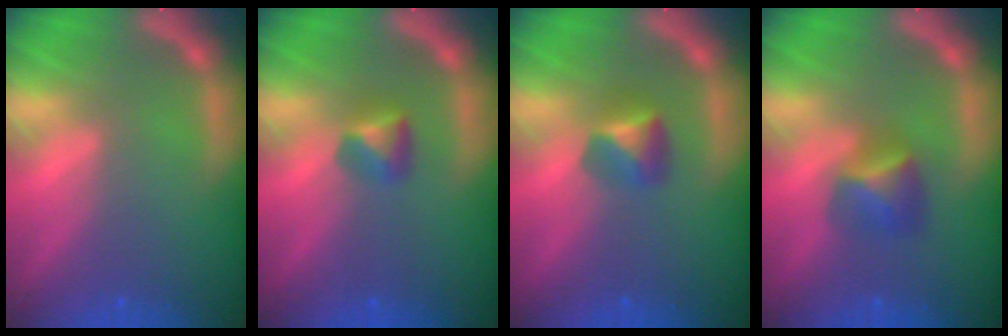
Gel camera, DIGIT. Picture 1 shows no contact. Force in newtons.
{"total": 1.9}
{"total": 2.4}
{"total": 2.9}